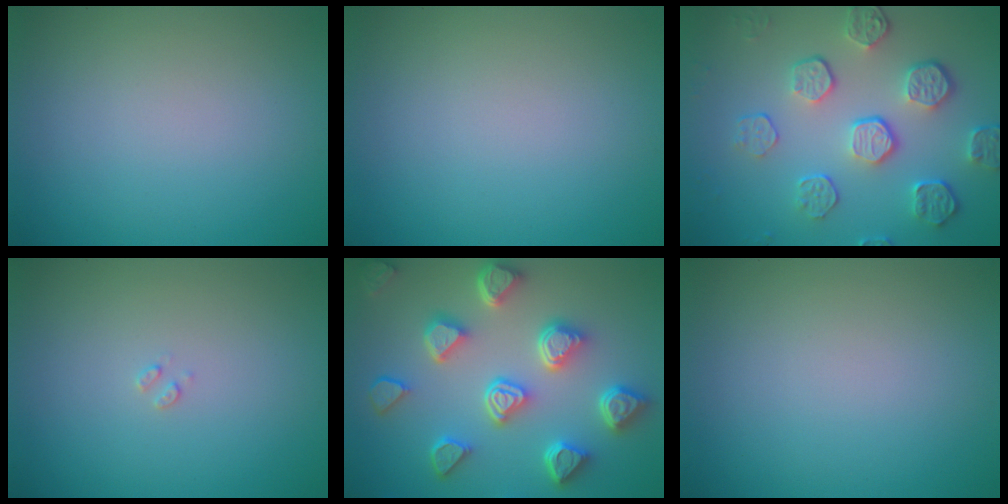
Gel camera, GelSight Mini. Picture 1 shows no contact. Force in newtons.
{"total": 0.0}
{"total": 5.6, "press": 4.1, "slide": 3.9}
{"total": 0.6, "press": 0.6, "slide": 0.2}
{"total": 7.2, "press": 5.8, "slide": 4.2}
{"total": 0.0}